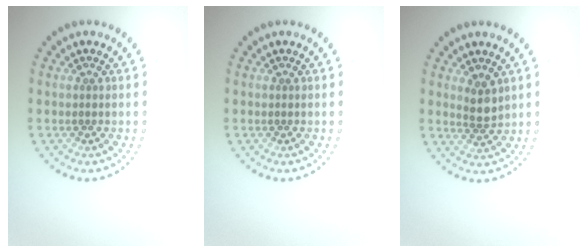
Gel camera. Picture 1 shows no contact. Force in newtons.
{"total": 0.0}
{"total": 2.0, "press": 1.7, "slide": 1.0}